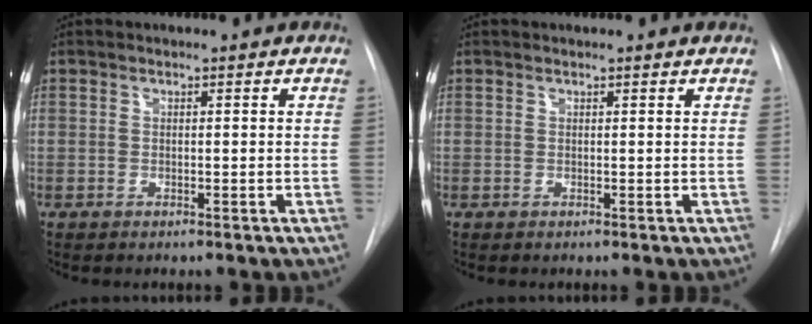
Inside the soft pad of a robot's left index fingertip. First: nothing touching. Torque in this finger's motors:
{"motor_torque": [-0.55, 0.02, -0.16, 0.00]}